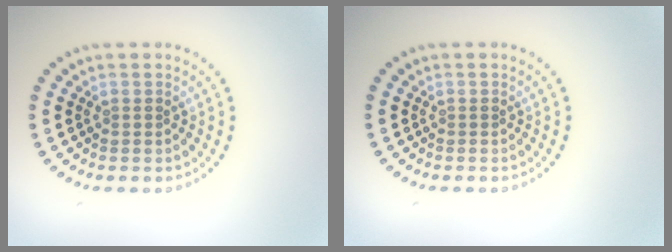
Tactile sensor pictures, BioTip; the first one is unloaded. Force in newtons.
{"total": 0.0}